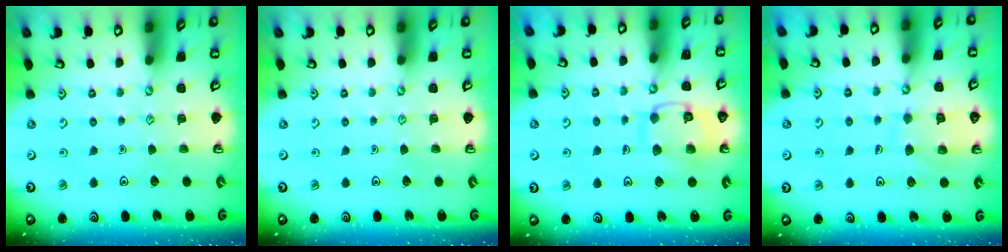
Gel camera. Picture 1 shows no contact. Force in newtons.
{"total": 0.0}
{"total": 12.5, "press": 12.4, "slide": 0.9}
{"total": 9.1, "press": 9.0, "slide": 0.9}